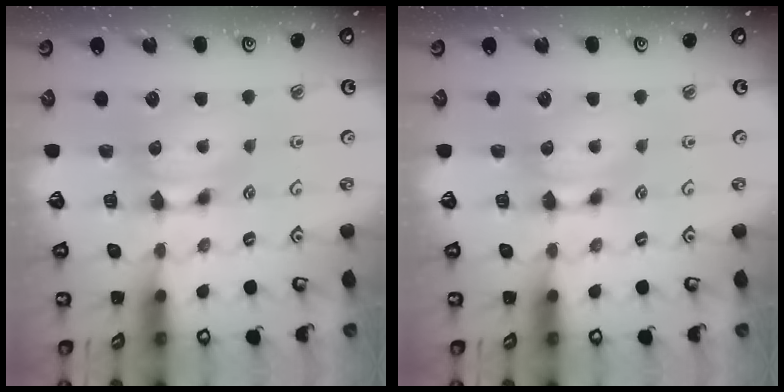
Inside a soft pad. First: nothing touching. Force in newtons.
{"total": 0.0}